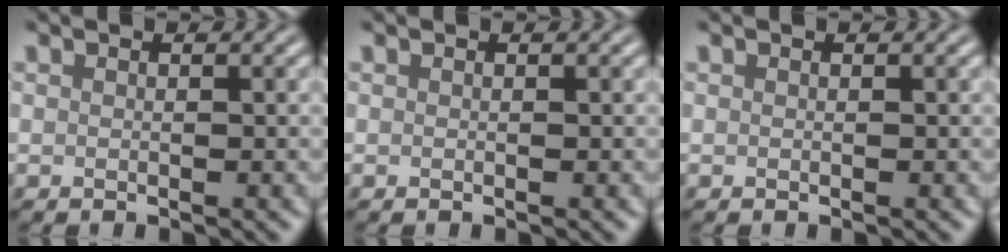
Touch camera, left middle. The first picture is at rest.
{"total": 0.0}
{"total": 0.0}